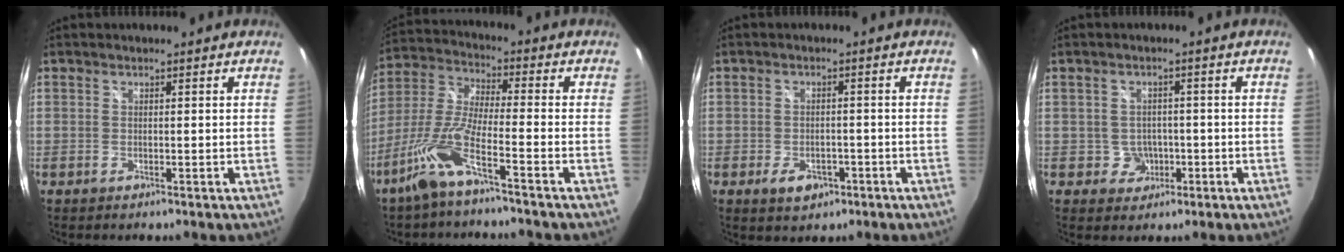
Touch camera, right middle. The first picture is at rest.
{"total": 9.9, "force": [-6.0, 0.9, 7.9], "torque": [-0.175, -0.004, -0.117]}
{"total": 4.5, "force": [-2.2, 2.9, 2.6], "torque": [-0.056, -0.001, -0.029]}
{"total": 3.8, "force": [-1.0, 3.7, 0.5], "torque": [-0.016, 0.008, -0.007]}